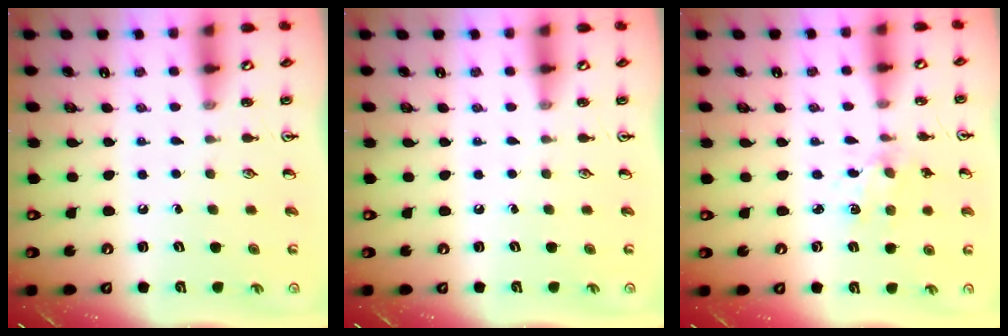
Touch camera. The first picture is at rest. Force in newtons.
{"total": 0.0}
{"total": 2.4, "press": 2.3, "slide": 0.4}